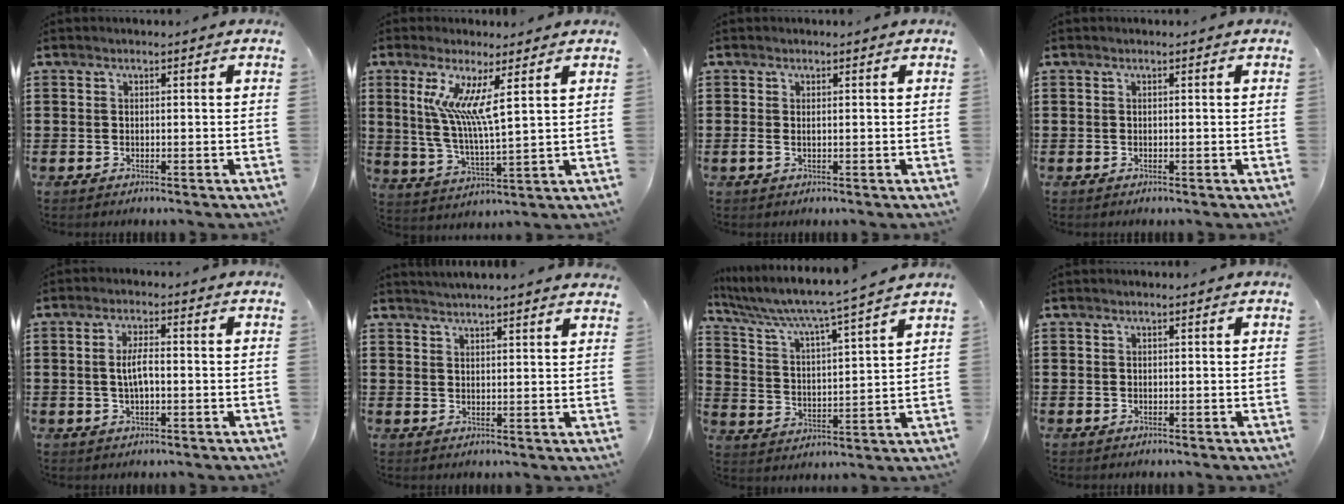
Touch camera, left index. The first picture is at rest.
{"total": 8.7, "force": [4.6, 0.5, 7.4], "torque": [-0.158, -0.016, 0.079]}
{"total": 0.6, "force": [0.0, 0.2, 0.6], "torque": [-0.015, -0.003, 0.000]}
{"total": 0.0}
{"total": 3.7, "force": [-0.2, 1.1, 3.5], "torque": [-0.071, -0.001, -0.006]}
{"total": 2.6, "force": [2.6, -0.4, 0.1], "torque": [-0.008, -0.006, 0.049]}
{"total": 5.2, "force": [4.6, -0.5, 2.4], "torque": [-0.071, -0.039, 0.069]}
{"total": 0.0}